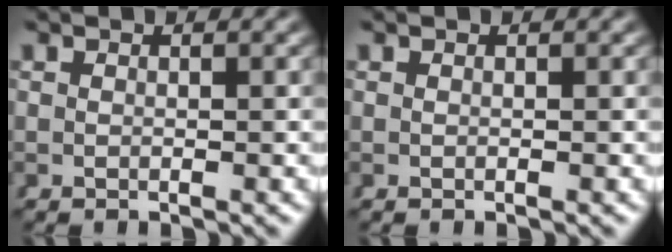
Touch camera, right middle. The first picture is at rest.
{"total": 0.0}